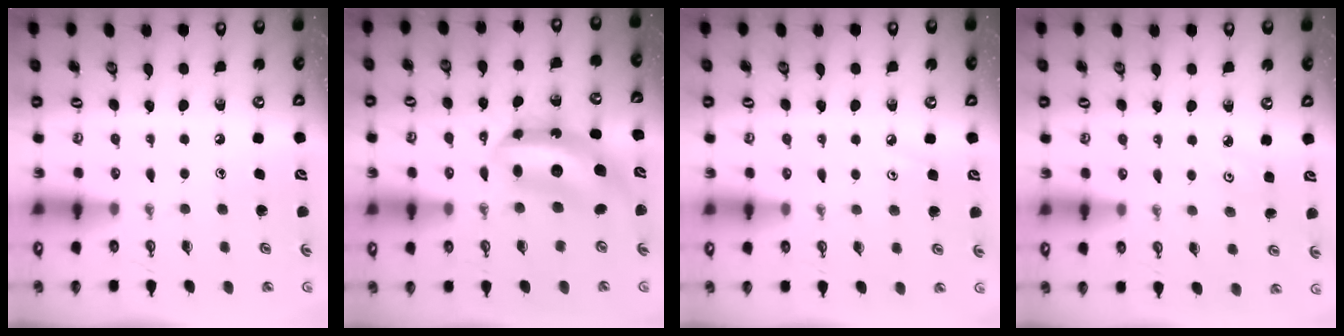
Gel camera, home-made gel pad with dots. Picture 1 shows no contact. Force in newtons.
{"total": 7.9, "press": 7.8, "slide": 0.8}
{"total": 3.6, "press": 3.6, "slide": 0.5}
{"total": 2.8, "press": 2.8, "slide": 0.4}